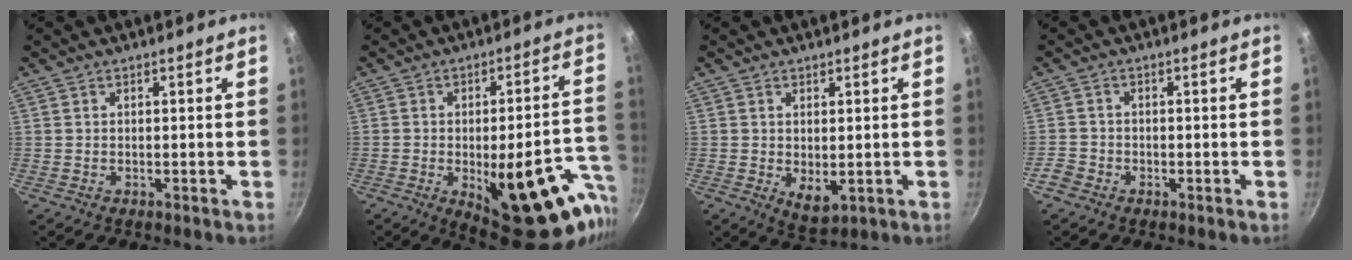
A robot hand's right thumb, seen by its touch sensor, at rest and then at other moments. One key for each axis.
{"total": 23.8, "fx": -8.5, "fy": 9.3, "fz": 20.2, "tx": -0.198, "ty": 0.016, "tz": -0.097}
{"total": 4.7, "fx": 0.0, "fy": 2.5, "fz": 4.0, "tx": -0.063, "ty": -0.018, "tz": 0.008}
{"total": 2.8, "fx": -1.8, "fy": 2.0, "fz": 0.7, "tx": -0.015, "ty": 0.017, "tz": -0.036}